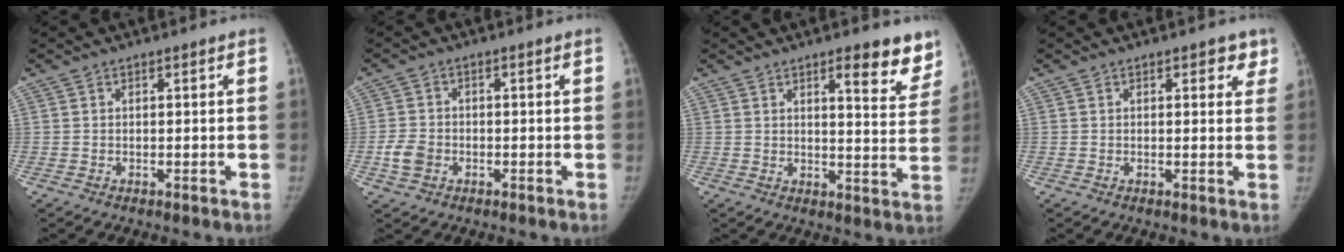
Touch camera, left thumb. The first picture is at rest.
{"total": 4.0, "force": [-1.4, 3.1, 2.1], "torque": [-0.037, 0.009, -0.027]}
{"total": 9.7, "force": [6.8, 2.8, 6.4], "torque": [-0.042, -0.041, 0.083]}
{"total": 3.1, "force": [1.8, 1.8, 1.8], "torque": [0.010, -0.005, 0.016]}